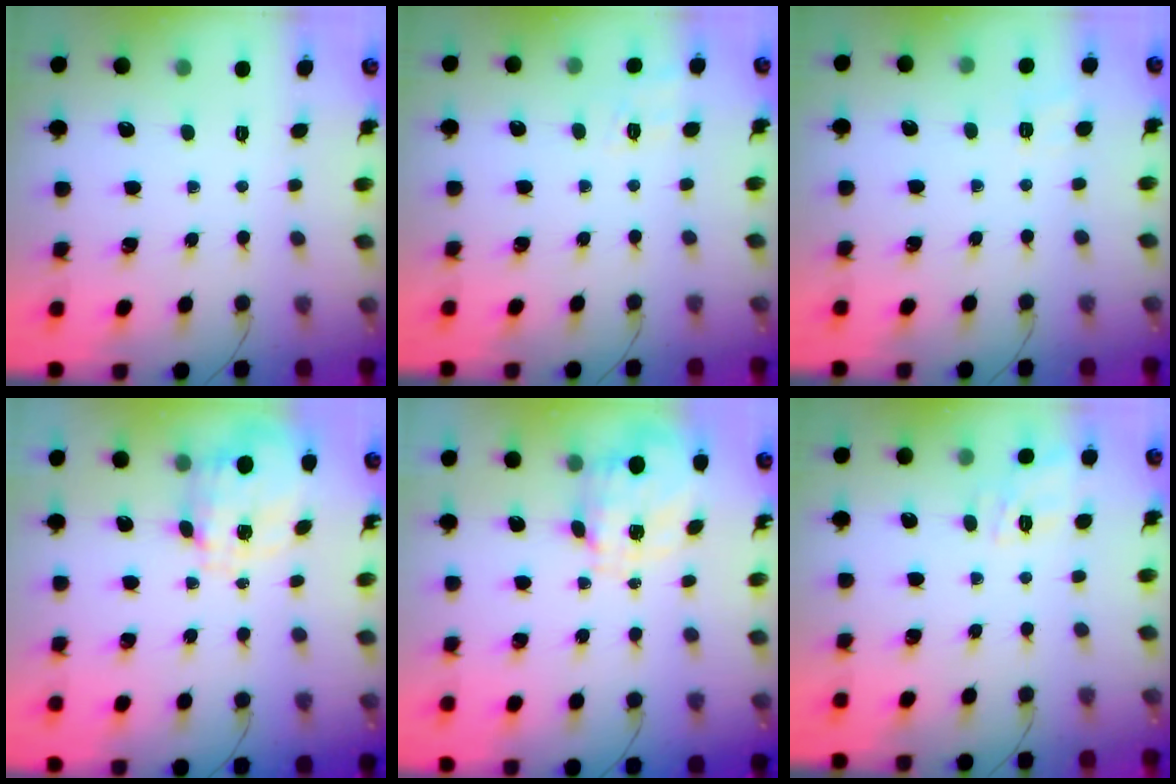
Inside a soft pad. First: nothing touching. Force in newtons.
{"total": 9.5, "press": 9.2, "slide": 2.0}
{"total": 2.8, "press": 2.2, "slide": 1.8}
{"total": 3.5, "press": 3.3, "slide": 1.0}
{"total": 10.2, "press": 10.2, "slide": 1.0}
{"total": 11.2, "press": 11.1, "slide": 1.2}